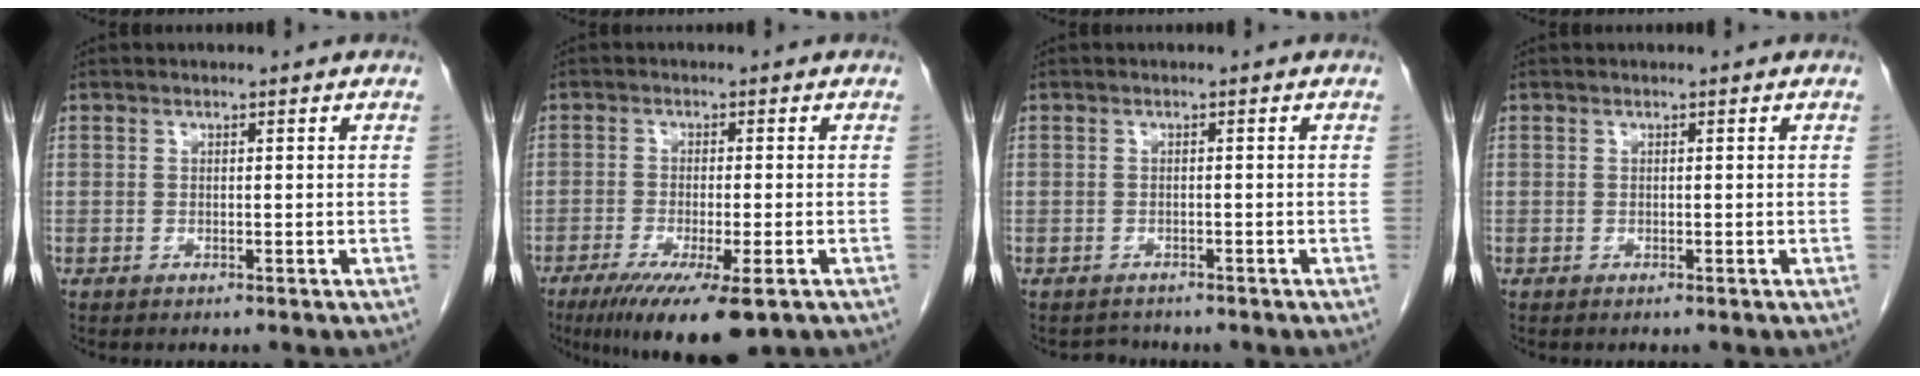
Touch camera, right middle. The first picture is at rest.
{"total": 11.4, "force": [-7.1, 1.8, 8.7], "torque": [-0.139, -0.029, -0.112]}
{"total": 1.8, "force": [-1.6, 0.8, -0.2], "torque": [-0.002, -0.002, -0.025]}
{"total": 0.0}